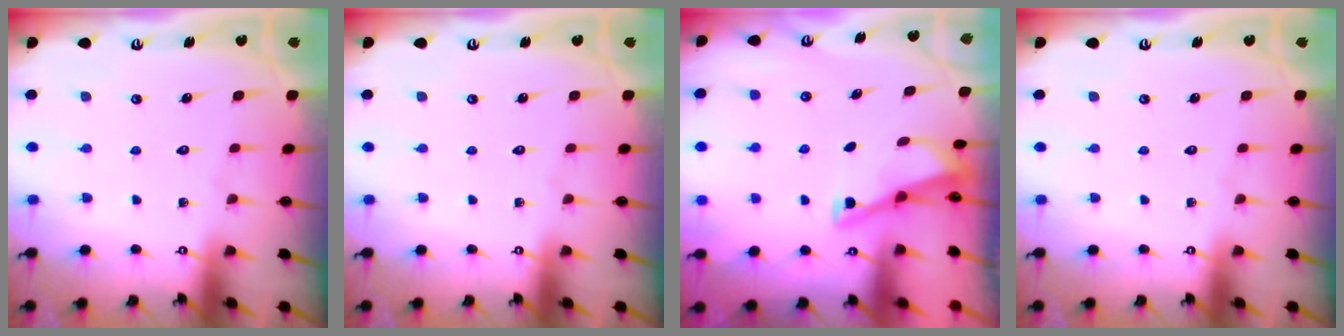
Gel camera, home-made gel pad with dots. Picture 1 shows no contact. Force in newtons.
{"total": 0.0}
{"total": 2.9, "press": 2.9, "slide": 0.3}
{"total": 0.0}